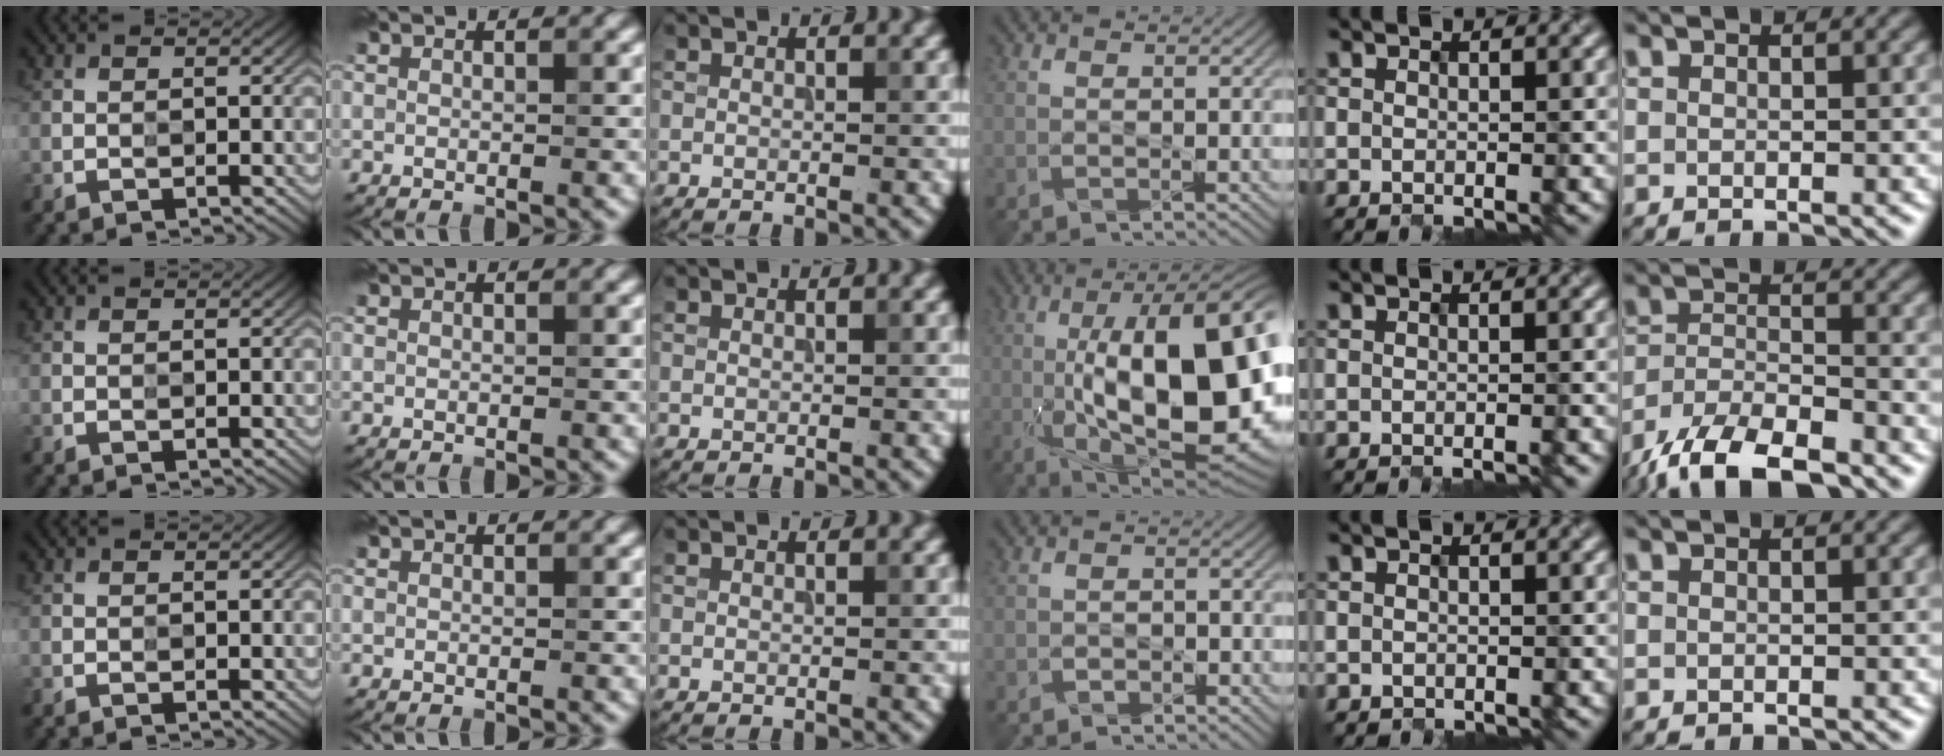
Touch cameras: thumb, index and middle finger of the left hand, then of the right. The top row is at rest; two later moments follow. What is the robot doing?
{"motion": "insert", "object": "power strip"}